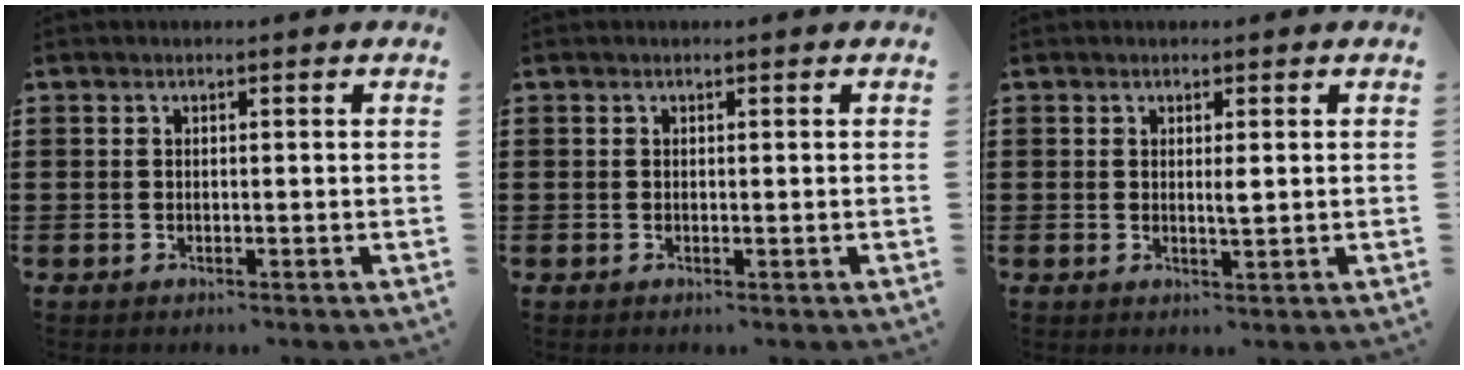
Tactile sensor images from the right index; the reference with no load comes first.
{"total": 0.0}
{"total": 1.7, "force": [0.4, 0.3, 1.6], "torque": [-0.032, 0.002, 0.005]}